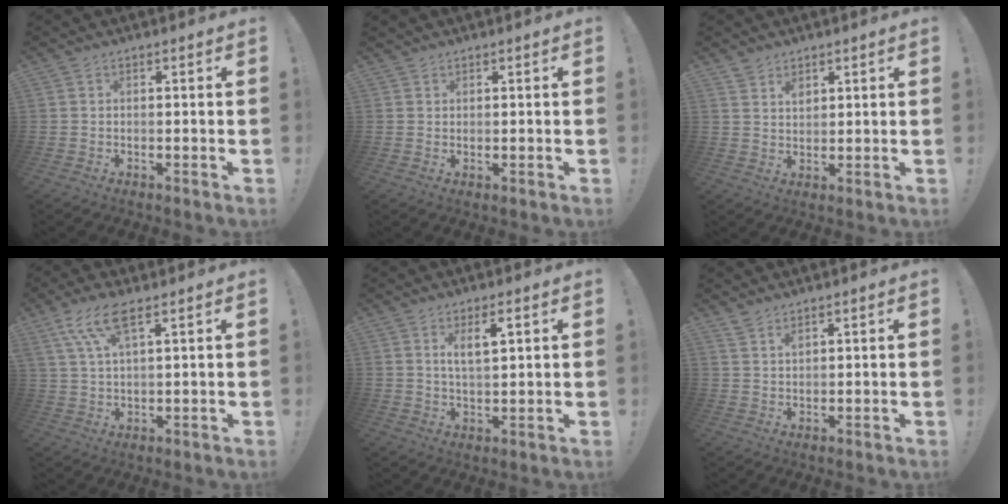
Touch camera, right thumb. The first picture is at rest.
{"total": 1.0, "force": [0.8, 0.6, 0.1], "torque": [0.000, -0.004, 0.016]}
{"total": 3.6, "force": [2.6, 2.4, 1.0], "torque": [-0.003, -0.015, 0.045]}
{"total": 9.0, "force": [5.3, 2.5, 6.8], "torque": [-0.138, -0.010, 0.102]}
{"total": 6.0, "force": [2.7, 2.0, 5.0], "torque": [-0.079, -0.007, 0.044]}
{"total": 2.3, "force": [2.0, 0.7, 1.0], "torque": [-0.006, -0.014, 0.033]}